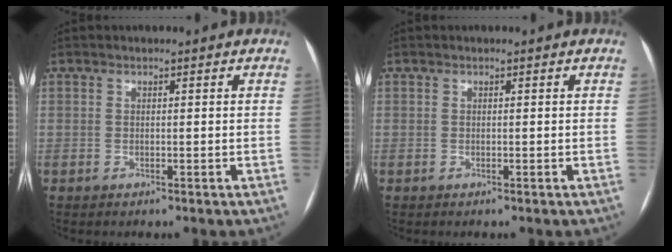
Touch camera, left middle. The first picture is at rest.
{"total": 0.0}